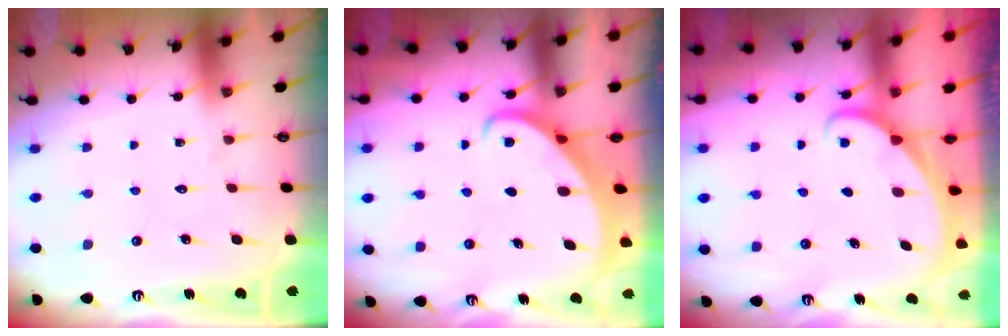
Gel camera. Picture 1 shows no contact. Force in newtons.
{"total": 2.6, "press": 2.6, "slide": 0.3}
{"total": 1.6, "press": 1.6, "slide": 0.1}